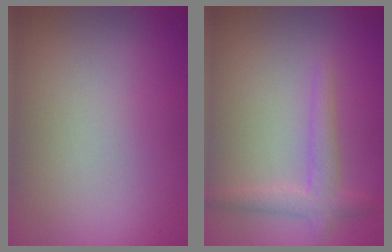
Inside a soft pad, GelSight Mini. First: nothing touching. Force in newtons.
{"total": 2.4, "press": 2.4, "slide": 0.1}